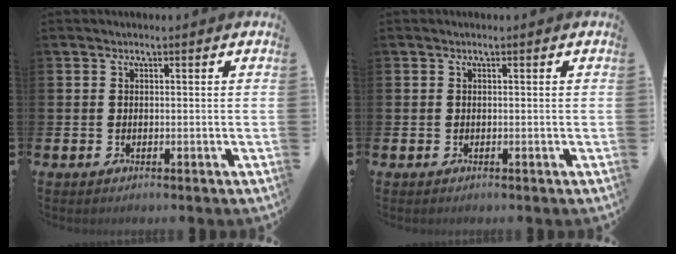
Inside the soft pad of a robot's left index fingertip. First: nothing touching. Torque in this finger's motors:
{"motor_torque": [0.01, 0.00, 0.01, 0.01]}